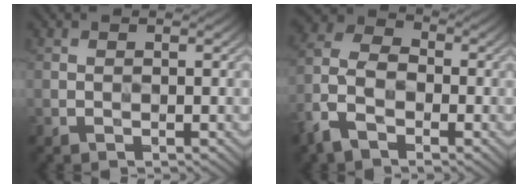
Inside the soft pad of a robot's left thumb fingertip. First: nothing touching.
{"total": 8.1, "force": [-4.3, 4.7, 5.1], "torque": [-0.134, -0.009, -0.101]}